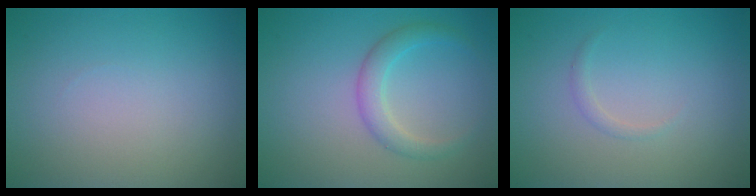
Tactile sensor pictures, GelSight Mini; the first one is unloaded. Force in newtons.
{"total": 2.3, "press": 2.3, "slide": 0.0}
{"total": 0.7, "press": 0.7, "slide": 0.1}